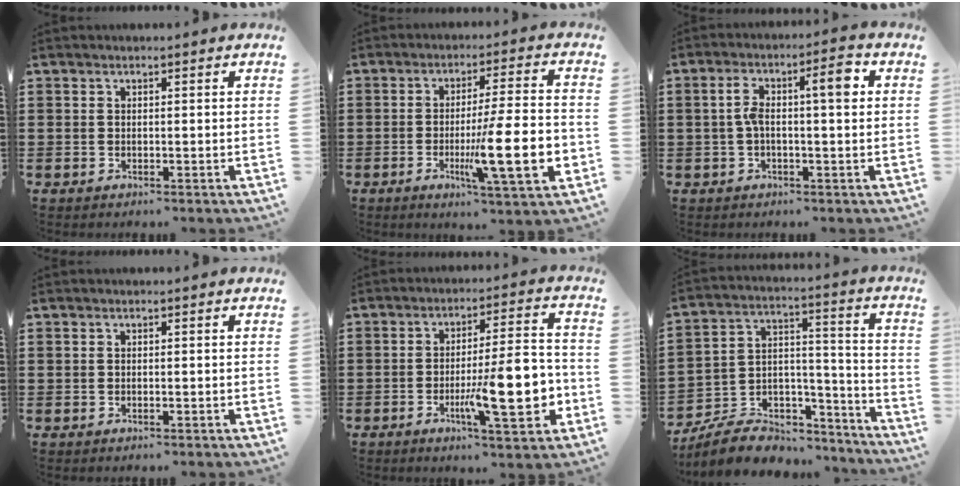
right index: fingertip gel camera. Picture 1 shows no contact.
{"total": 14.6, "force": [-3.3, 2.4, 14.0], "torque": [-0.231, -0.012, -0.053]}
{"total": 7.0, "force": [0.9, 2.0, 6.7], "torque": [-0.122, 0.009, 0.009]}
{"total": 0.0}
{"total": 14.7, "force": [-3.6, 4.1, 13.6], "torque": [-0.197, -0.009, -0.059]}
{"total": 8.0, "force": [-6.5, 3.9, 2.5], "torque": [-0.055, 0.015, -0.123]}